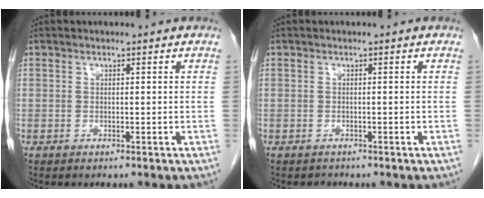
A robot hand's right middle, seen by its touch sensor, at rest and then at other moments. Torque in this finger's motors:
{"motor_torque": [-0.26, -0.21, -0.02, -0.01]}